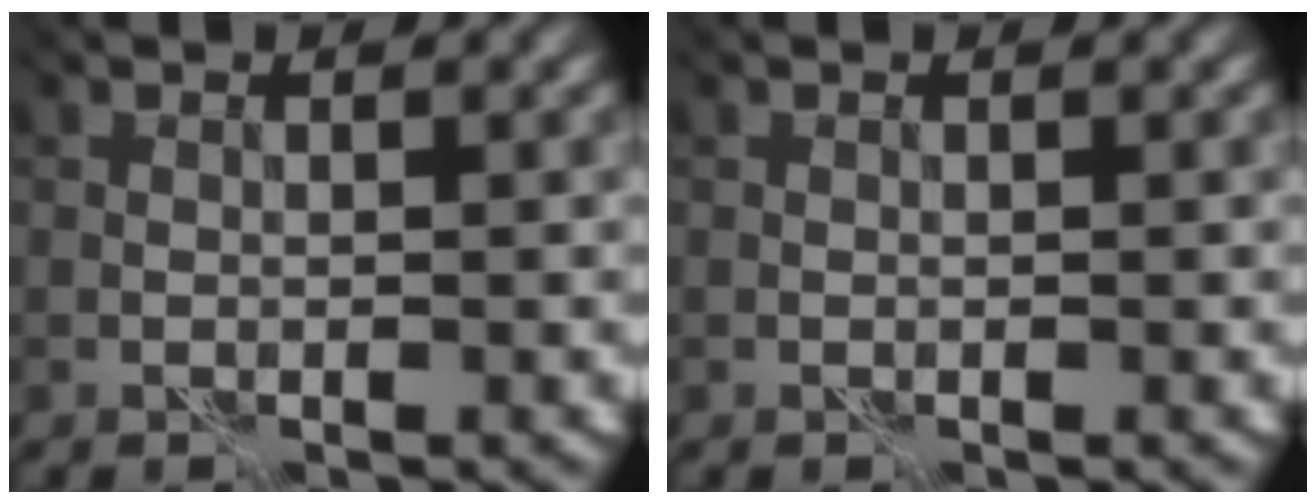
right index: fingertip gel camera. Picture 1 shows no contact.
{"total": 0.0}